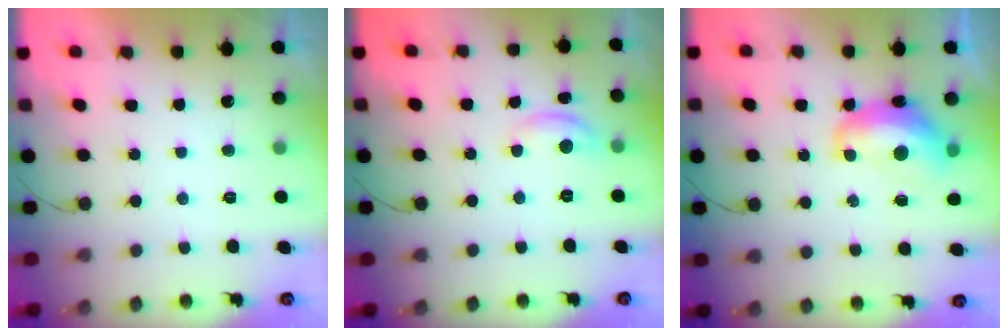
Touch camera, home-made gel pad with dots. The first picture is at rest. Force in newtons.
{"total": 7.2, "press": 7.2, "slide": 0.3}
{"total": 11.9, "press": 11.9, "slide": 1.0}